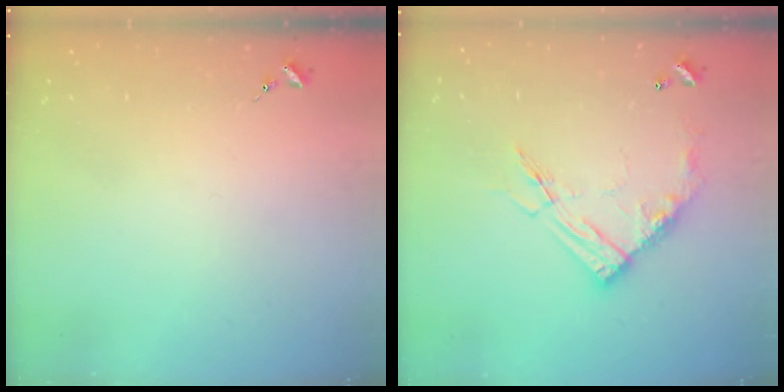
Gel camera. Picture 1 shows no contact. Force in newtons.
{"total": 15.2, "press": 15.1, "slide": 1.7}